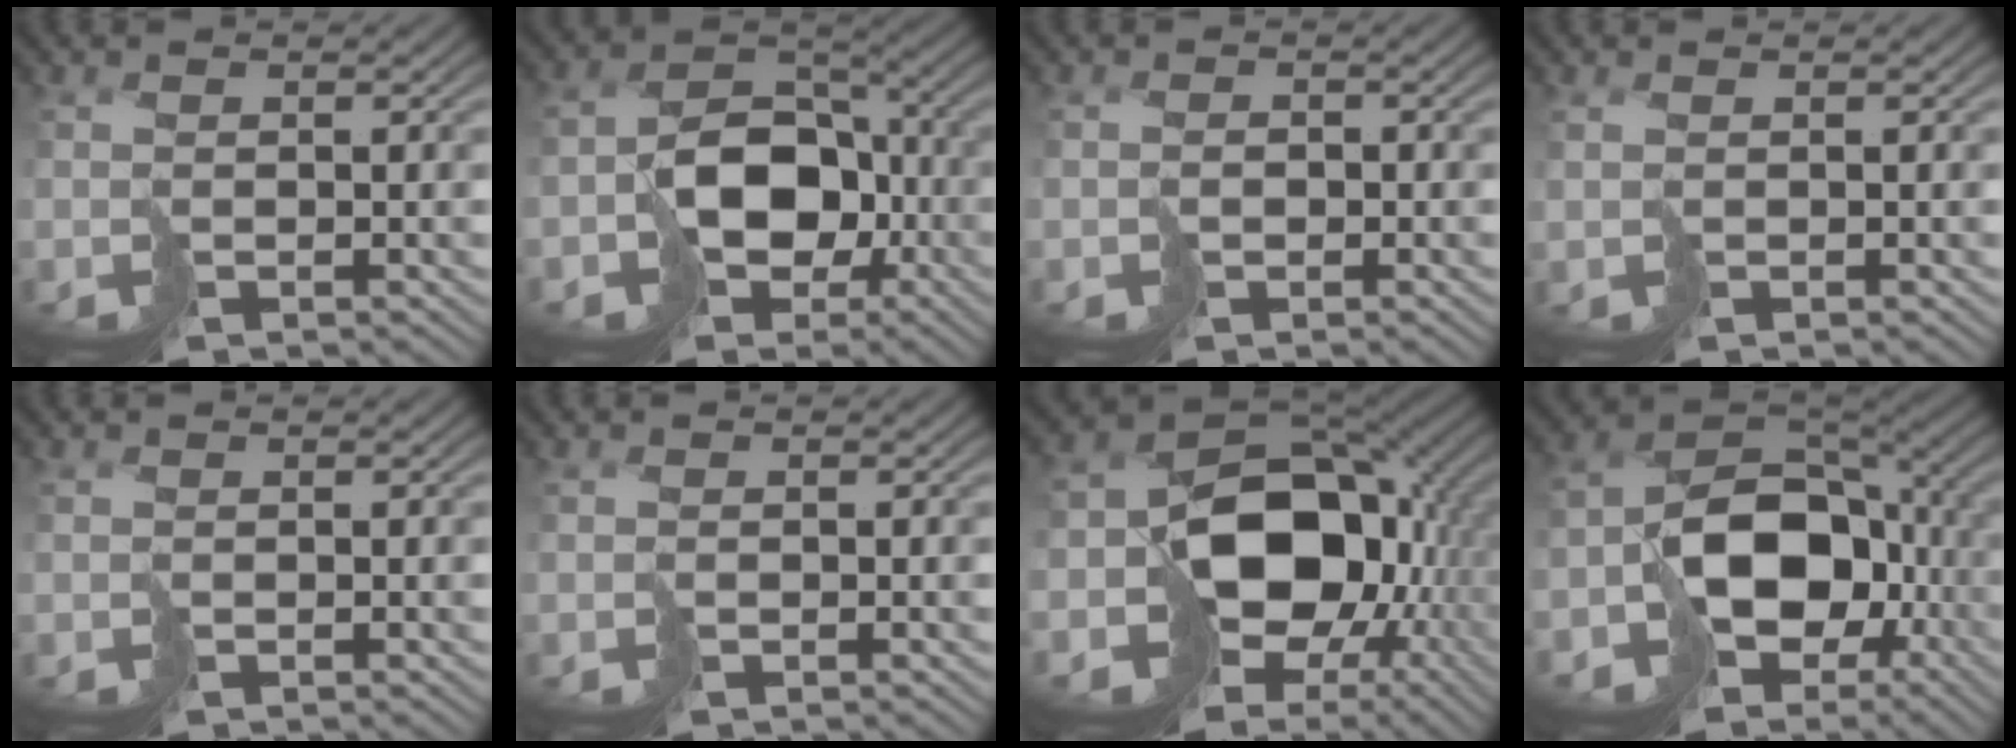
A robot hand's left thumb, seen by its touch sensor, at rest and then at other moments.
{"total": 10.2, "force": [-3.2, 7.3, 6.3], "torque": [-0.117, -0.008, -0.068]}
{"total": 2.8, "force": [-1.4, 2.2, 1.2], "torque": [-0.021, -0.004, -0.027]}
{"total": 0.0}
{"total": 0.0}
{"total": 1.4, "force": [-0.7, 1.0, 0.7], "torque": [-0.016, -0.005, -0.016]}
{"total": 17.5, "force": [-2.8, 13.5, 10.9], "torque": [-0.204, -0.043, -0.024]}
{"total": 14.2, "force": [-4.8, 9.6, 9.3], "torque": [-0.180, -0.022, -0.089]}